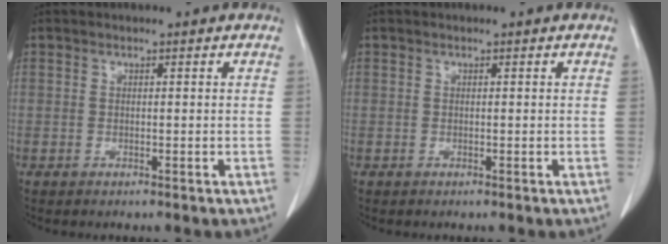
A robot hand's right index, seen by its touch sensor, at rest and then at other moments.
{"total": 0.0}